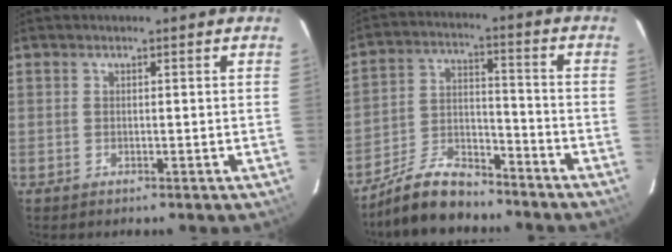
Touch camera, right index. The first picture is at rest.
{"total": 11.4, "force": [-9.9, 3.9, 4.3], "torque": [-0.106, 0.015, -0.177]}